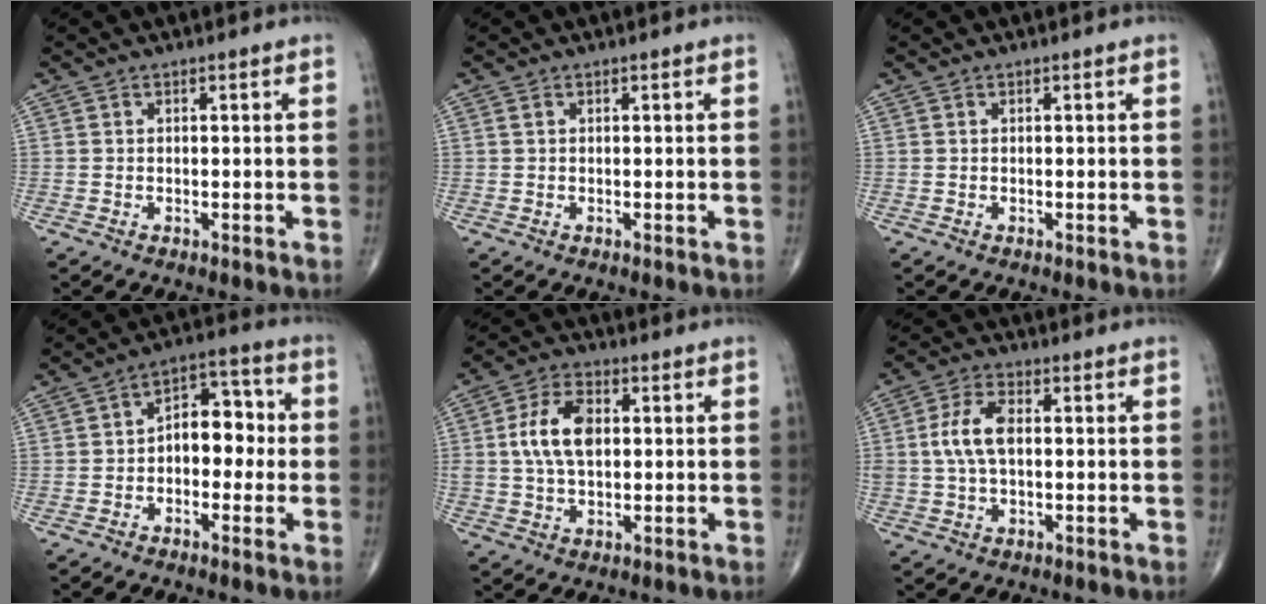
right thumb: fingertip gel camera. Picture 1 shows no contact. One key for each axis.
{"total": 0.5, "fx": 0.2, "fy": 0.3, "fz": 0.3, "tx": -0.009, "ty": 0.006, "tz": 0.005}
{"total": 0.0}
{"total": 8.8, "fx": -0.6, "fy": 5.8, "fz": 6.7, "tx": -0.058, "ty": 0.036, "tz": -0.022}
{"total": 9.5, "fx": 1.3, "fy": 5.6, "fz": 7.6, "tx": -0.139, "ty": 0.007, "tz": 0.024}
{"total": 7.2, "fx": 0.6, "fy": 3.9, "fz": 6.1, "tx": -0.128, "ty": 0.012, "tz": 0.008}